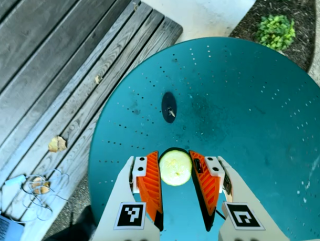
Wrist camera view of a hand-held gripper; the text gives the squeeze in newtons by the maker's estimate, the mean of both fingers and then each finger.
{"total": 11.4, "left": 11.9, "right": 11.0}